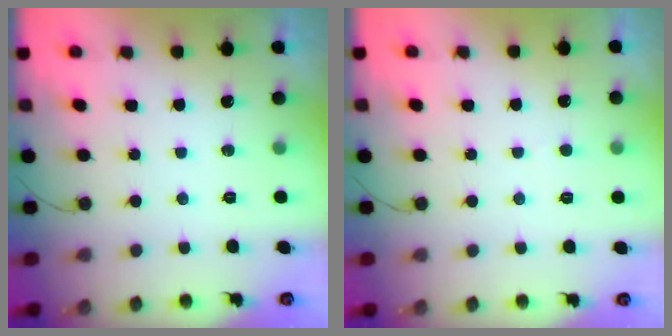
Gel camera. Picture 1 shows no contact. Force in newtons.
{"total": 2.1, "press": 2.1, "slide": 0.2}